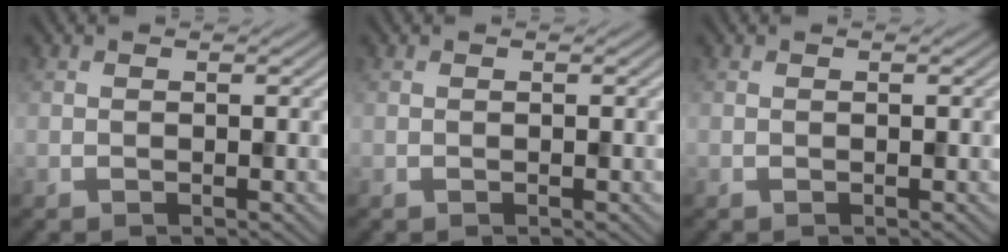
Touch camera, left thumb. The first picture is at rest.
{"total": 0.0}
{"total": 0.0}